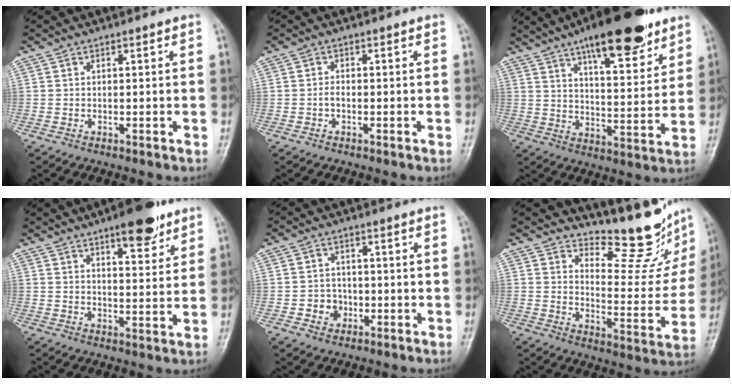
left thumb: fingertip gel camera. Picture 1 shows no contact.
{"total": 1.2, "force": [-0.5, 0.7, 0.9], "torque": [-0.013, 0.003, -0.012]}
{"total": 19.0, "force": [12.4, 5.9, 13.0], "torque": [-0.160, -0.056, 0.194]}
{"total": 9.7, "force": [6.3, 3.2, 6.6], "torque": [-0.071, -0.034, 0.090]}
{"total": 4.0, "force": [-1.2, 3.6, 1.2], "torque": [0.007, 0.011, -0.022]}
{"total": 15.1, "force": [13.3, 4.1, 5.7], "torque": [-0.041, -0.130, 0.178]}